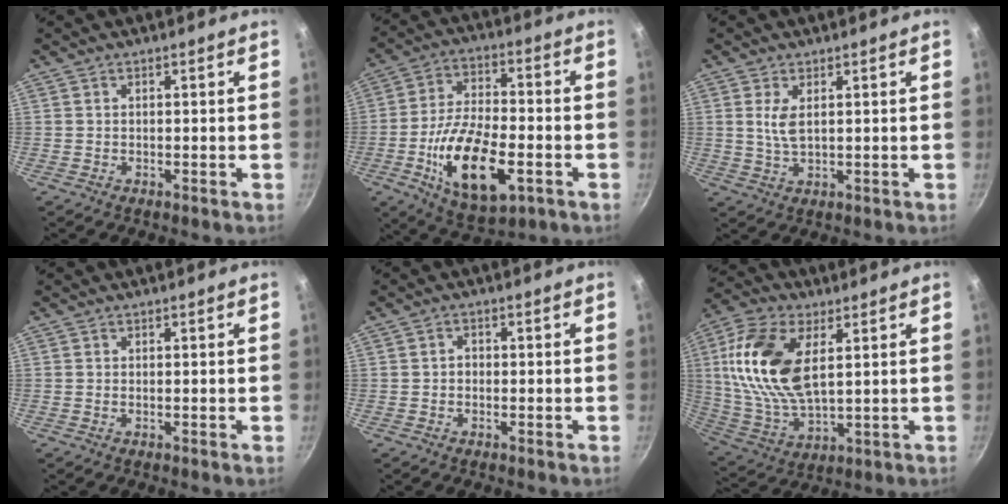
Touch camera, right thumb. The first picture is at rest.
{"total": 18.2, "force": [-5.7, 8.5, 15.0], "torque": [-0.261, 0.018, -0.095]}
{"total": 4.1, "force": [1.1, 1.9, 3.4], "torque": [-0.067, -0.010, 0.025]}
{"total": 0.0}
{"total": 1.4, "force": [-0.3, 1.2, 0.7], "torque": [-0.008, 0.007, -0.006]}
{"total": 18.5, "force": [4.7, 9.8, 14.9], "torque": [-0.290, -0.008, 0.096]}